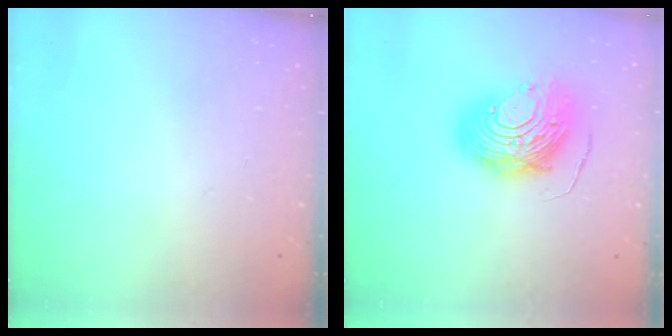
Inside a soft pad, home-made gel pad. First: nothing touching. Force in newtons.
{"total": 13.7, "press": 13.7, "slide": 1.3}